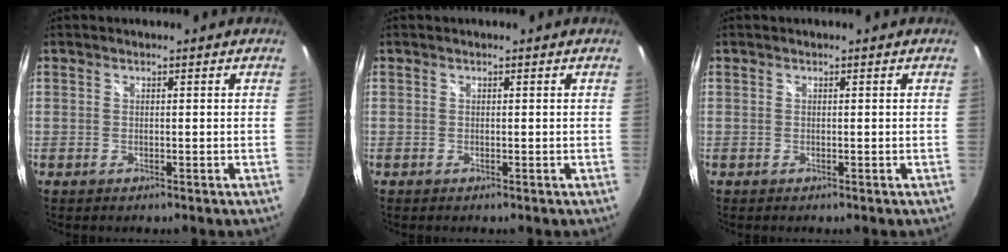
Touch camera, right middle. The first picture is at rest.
{"total": 0.0}
{"total": 0.0}